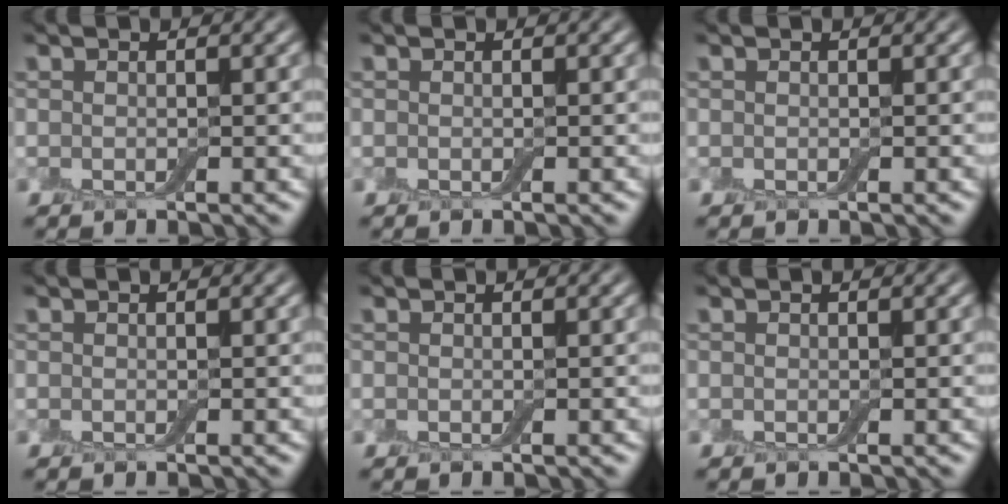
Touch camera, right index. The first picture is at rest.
{"total": 0.0}
{"total": 0.0}
{"total": 0.0}
{"total": 0.0}
{"total": 0.0}